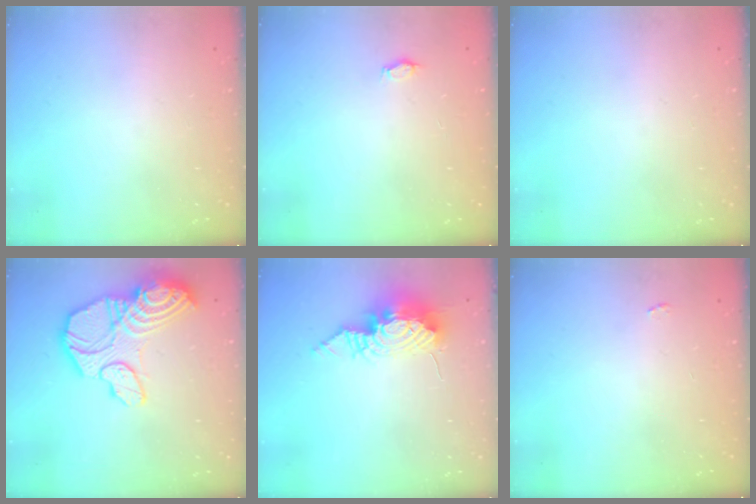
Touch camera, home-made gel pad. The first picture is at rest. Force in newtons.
{"total": 2.7, "press": 2.5, "slide": 1.1}
{"total": 0.0}
{"total": 22.7, "press": 22.6, "slide": 2.2}
{"total": 11.0, "press": 11.0, "slide": 1.0}
{"total": 2.2, "press": 2.1, "slide": 0.3}